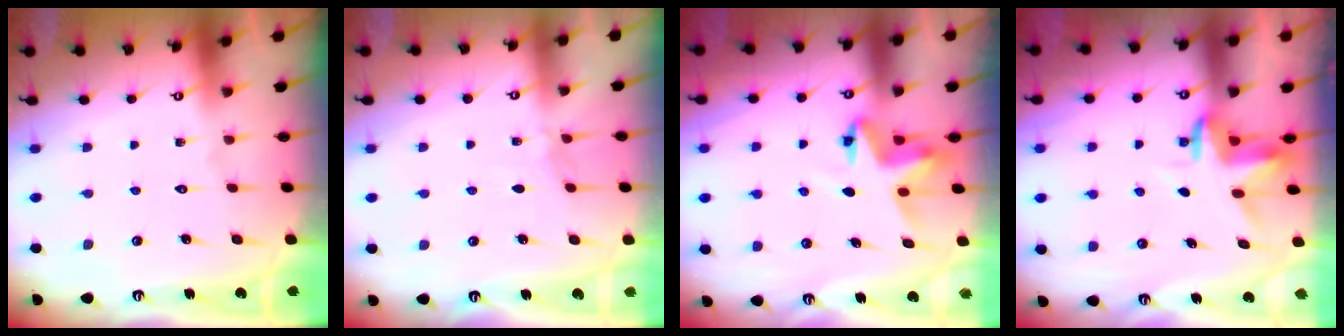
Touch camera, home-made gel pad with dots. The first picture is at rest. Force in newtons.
{"total": 3.0, "press": 2.9, "slide": 0.5}
{"total": 5.8, "press": 5.8, "slide": 0.2}
{"total": 3.6, "press": 3.6, "slide": 0.2}